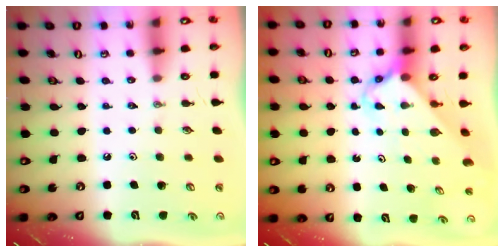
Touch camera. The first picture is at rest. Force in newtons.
{"total": 2.8, "press": 2.8, "slide": 0.2}